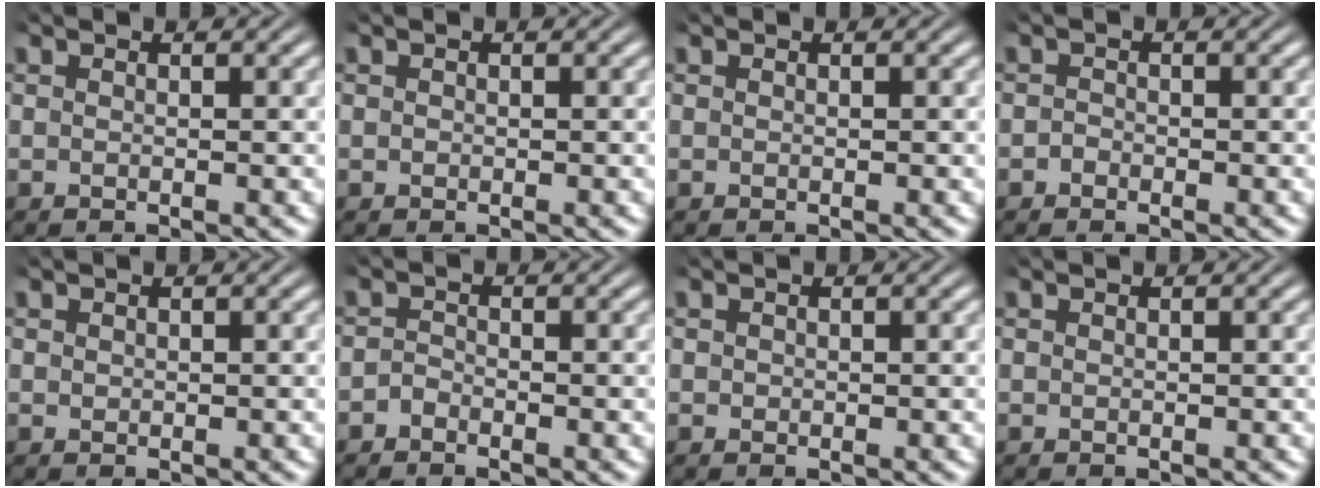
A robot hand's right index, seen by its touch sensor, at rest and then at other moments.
{"total": 0.0}
{"total": 0.0}
{"total": 0.7, "force": [-0.7, 0.1, -0.2], "torque": [0.004, -0.009, -0.010]}
{"total": 0.0}
{"total": 1.2, "force": [-1.2, 0.3, -0.1], "torque": [0.000, -0.012, -0.020]}
{"total": 0.0}
{"total": 0.0}